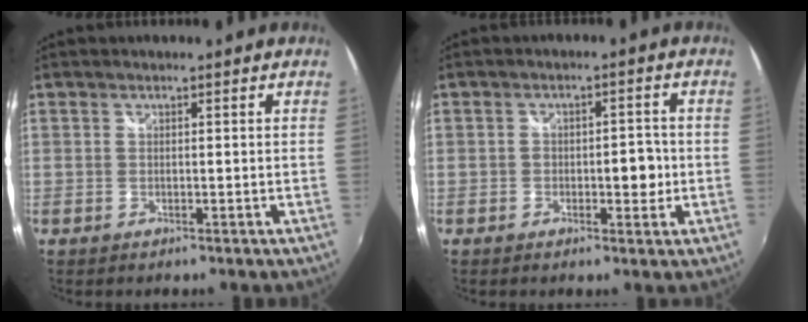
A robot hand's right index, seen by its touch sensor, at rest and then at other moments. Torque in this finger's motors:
{"motor_torque": [0.29, -0.09, 0.06, 0.05]}